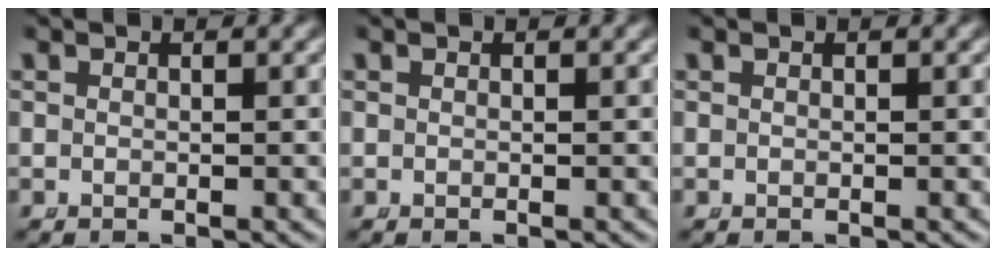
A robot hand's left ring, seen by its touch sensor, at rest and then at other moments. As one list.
[{"total": 0.0}, {"total": 0.0}]